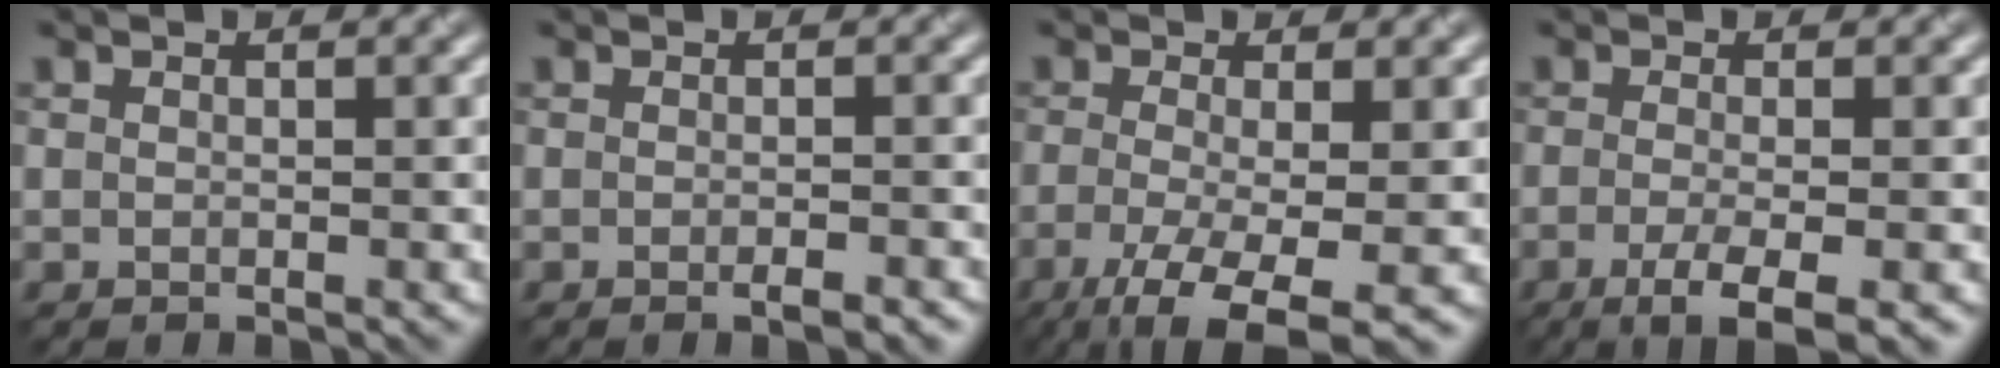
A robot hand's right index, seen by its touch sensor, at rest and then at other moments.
{"total": 1.5, "force": [-0.9, 0.3, 1.2], "torque": [-0.014, -0.003, -0.012]}
{"total": 7.8, "force": [-3.8, 2.3, 6.4], "torque": [-0.119, -0.022, -0.061]}
{"total": 4.4, "force": [-1.9, 1.0, 3.8], "torque": [-0.065, -0.009, -0.038]}